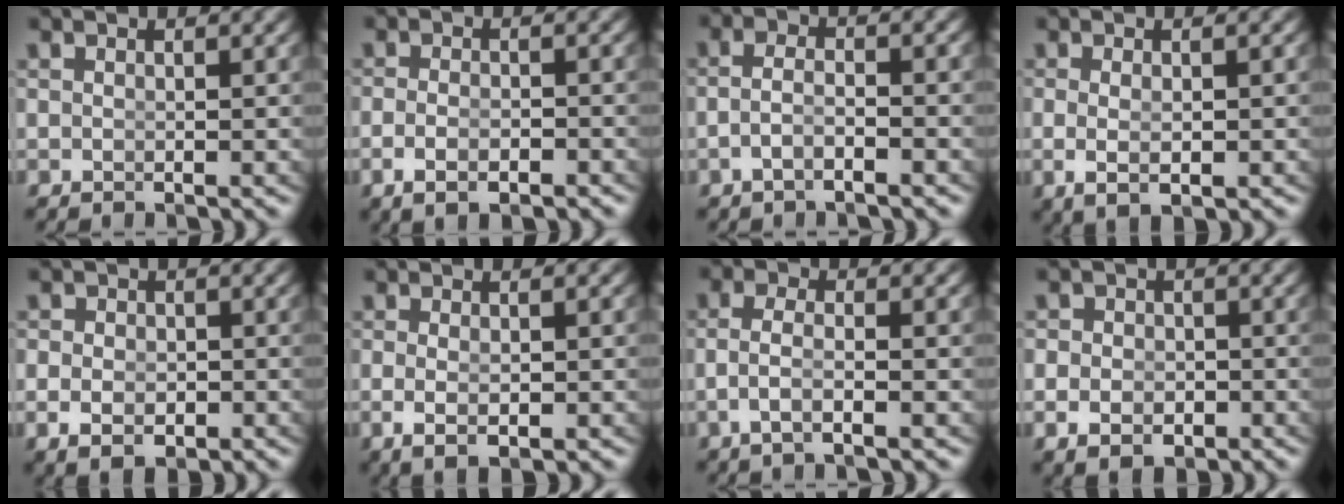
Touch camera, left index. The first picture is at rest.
{"total": 2.7, "force": [-2.0, 0.5, 1.8], "torque": [-0.040, -0.010, -0.025]}
{"total": 2.4, "force": [-1.6, 0.2, 1.8], "torque": [-0.042, -0.012, -0.021]}
{"total": 2.6, "force": [-0.6, 0.6, 2.5], "torque": [-0.055, -0.015, 0.006]}
{"total": 2.8, "force": [-1.2, 1.7, 1.7], "torque": [-0.031, -0.021, -0.007]}
{"total": 2.5, "force": [-0.9, 0.5, 2.3], "torque": [-0.053, -0.017, 0.001]}
{"total": 2.9, "force": [-1.1, 0.8, 2.6], "torque": [-0.064, -0.017, -0.011]}
{"total": 3.1, "force": [-1.4, 2.4, 1.4], "torque": [-0.023, -0.018, -0.016]}